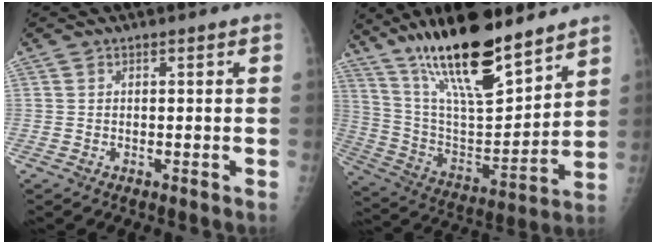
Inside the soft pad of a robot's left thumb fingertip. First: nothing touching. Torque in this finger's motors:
{"motor_torque": [2.51, 1.60, 1.48, -1.29, 0.26]}